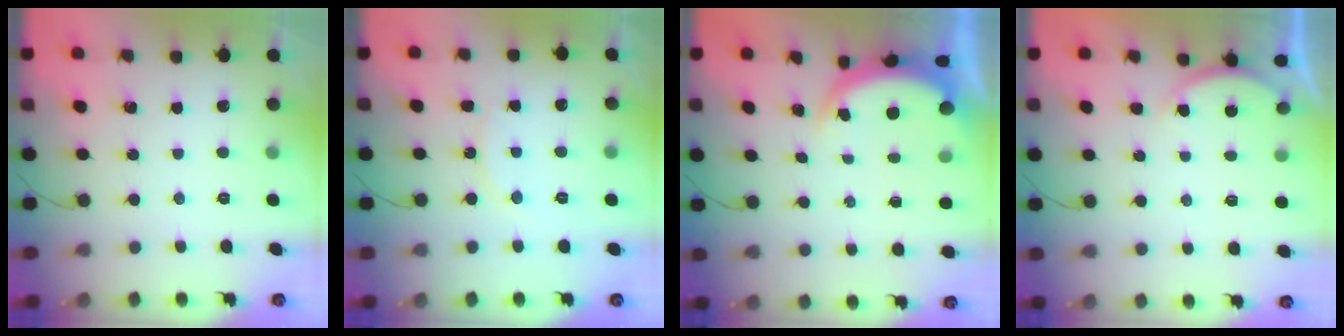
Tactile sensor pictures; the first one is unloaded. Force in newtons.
{"total": 8.6, "press": 8.6, "slide": 0.2}
{"total": 4.9, "press": 4.7, "slide": 1.3}
{"total": 3.0, "press": 3.0, "slide": 0.6}